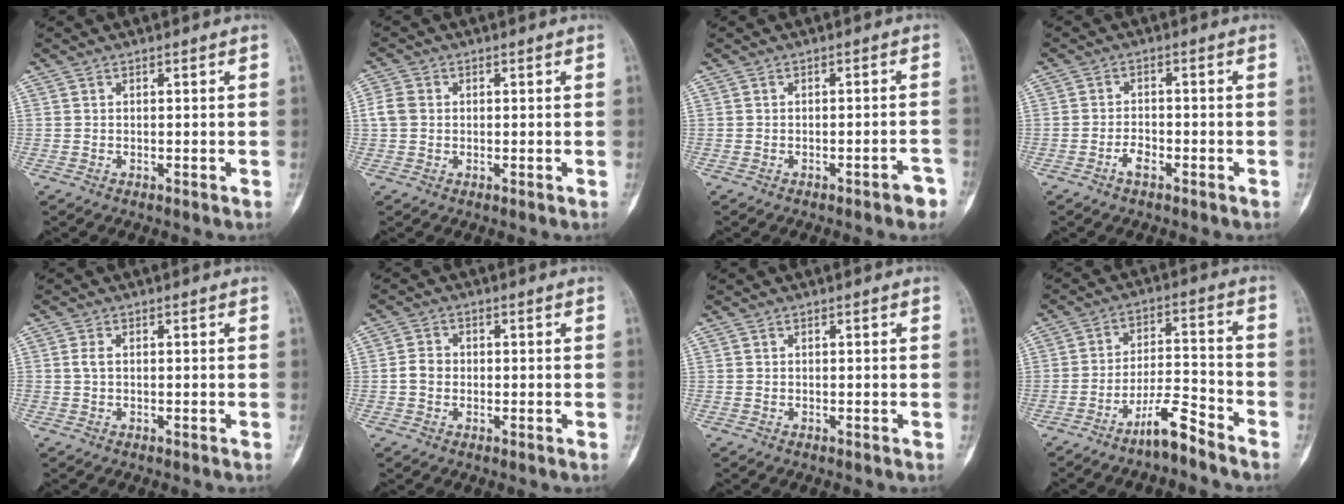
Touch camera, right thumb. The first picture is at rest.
{"total": 3.4, "force": [0.2, 2.8, 1.9], "torque": [-0.042, 0.007, -0.002]}
{"total": 2.7, "force": [-1.9, 0.7, 1.9], "torque": [-0.021, 0.018, -0.023]}
{"total": 2.8, "force": [-1.7, 1.3, 1.8], "torque": [-0.031, 0.012, -0.033]}
{"total": 1.4, "force": [0.1, 0.8, 1.2], "torque": [-0.025, 0.000, 0.001]}
{"total": 2.9, "force": [-0.4, 2.5, 1.5], "torque": [-0.022, 0.010, -0.012]}
{"total": 0.0}
{"total": 7.7, "force": [-6.1, 1.2, 4.6], "torque": [-0.083, 0.058, -0.112]}